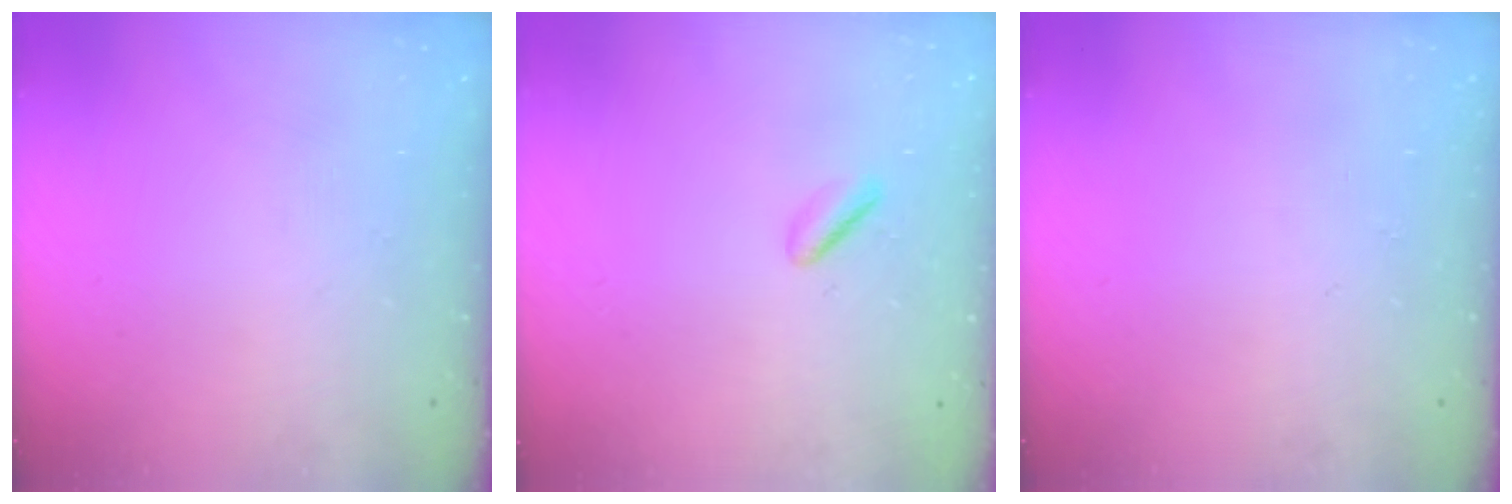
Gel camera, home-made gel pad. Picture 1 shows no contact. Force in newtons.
{"total": 1.4, "press": 1.1, "slide": 0.8}
{"total": 0.0}